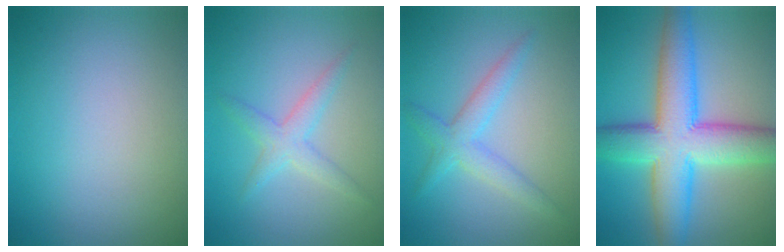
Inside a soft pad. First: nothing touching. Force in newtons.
{"total": 2.3, "press": 2.3, "slide": 0.1}
{"total": 3.0, "press": 3.0, "slide": 0.0}
{"total": 9.9, "press": 9.9, "slide": 0.3}